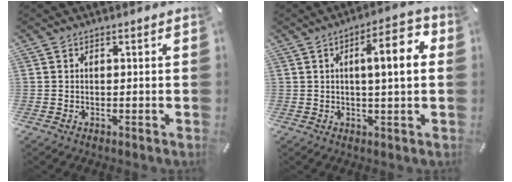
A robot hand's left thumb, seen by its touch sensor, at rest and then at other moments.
{"total": 10.3, "force": [2.4, 2.6, 9.7], "torque": [-0.144, -0.004, 0.028]}